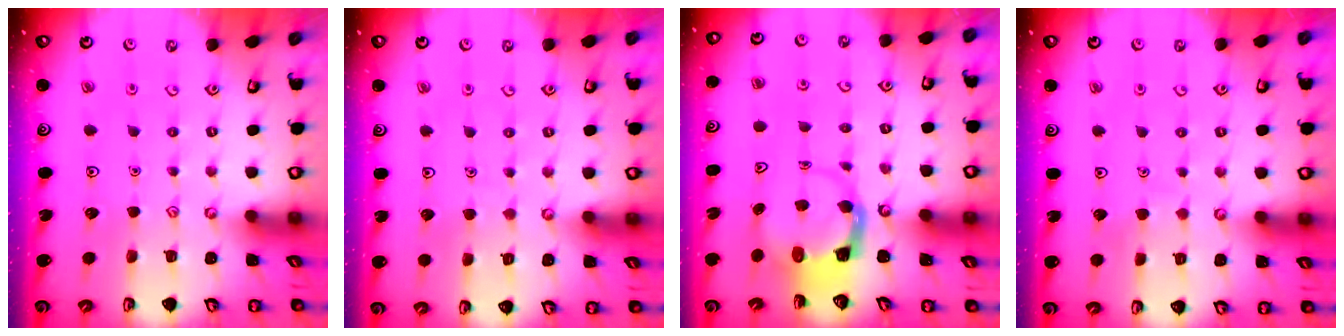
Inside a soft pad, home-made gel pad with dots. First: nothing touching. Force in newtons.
{"total": 2.5, "press": 2.5, "slide": 0.3}
{"total": 3.6, "press": 3.6, "slide": 0.5}
{"total": 2.7, "press": 2.7, "slide": 0.2}